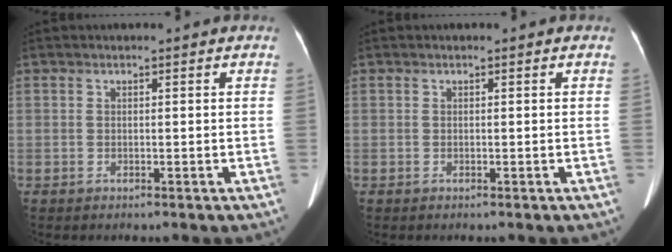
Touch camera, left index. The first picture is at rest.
{"total": 0.0}